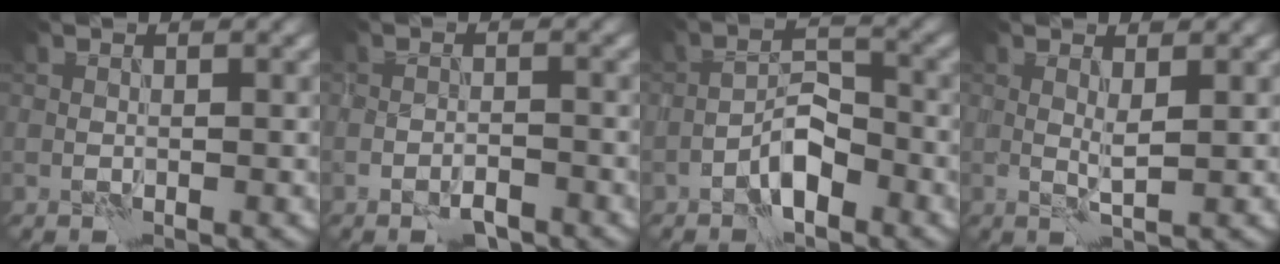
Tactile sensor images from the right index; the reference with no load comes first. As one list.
[{"total": 2.5, "force": [-1.8, 0.8, 1.5], "torque": [-0.024, 0.003, -0.036]}, {"total": 3.6, "force": [-2.3, 1.4, 2.4], "torque": [-0.035, 0.014, -0.047]}, {"total": 1.4, "force": [0.4, 0.1, 1.4], "torque": [-0.028, -0.002, 0.006]}]